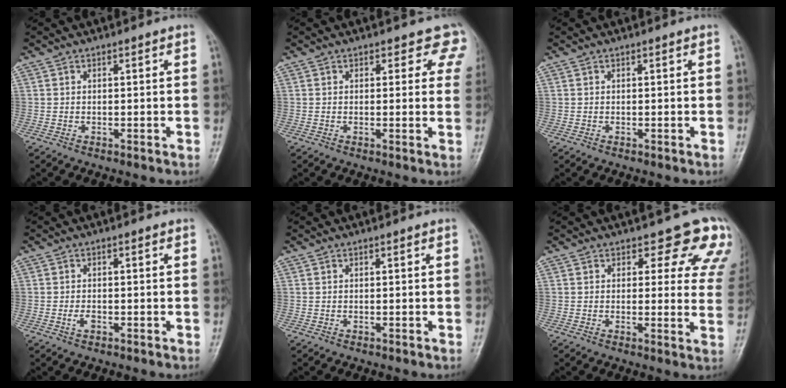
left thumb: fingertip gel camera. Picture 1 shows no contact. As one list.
[{"total": 4.8, "force": [3.5, 2.8, 1.6], "torque": [0.026, -0.013, 0.019]}, {"total": 0.0}, {"total": 1.7, "force": [-0.7, 1.0, 1.2], "torque": [-0.023, 0.003, -0.014]}, {"total": 0.0}, {"total": 11.2, "force": [8.0, 5.6, 5.4], "torque": [-0.005, -0.039, 0.062]}]